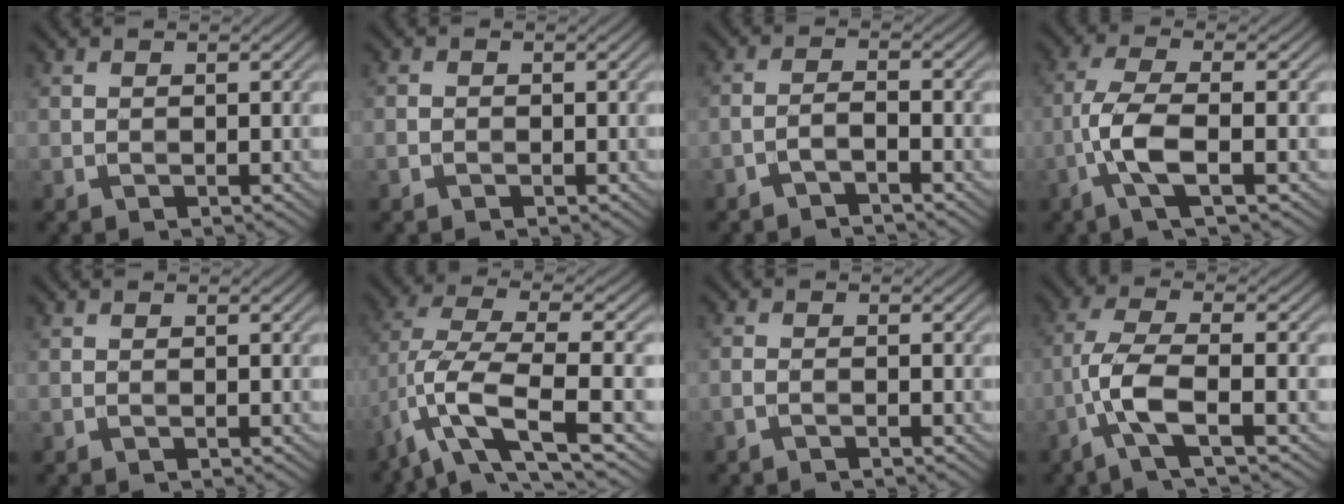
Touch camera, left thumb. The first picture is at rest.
{"total": 0.7, "force": [-0.4, 0.5, 0.3], "torque": [-0.007, -0.001, -0.009]}
{"total": 2.1, "force": [-1.7, 0.3, 1.2], "torque": [-0.023, 0.006, -0.041]}
{"total": 6.2, "force": [-2.1, 1.5, 5.7], "torque": [-0.125, 0.010, -0.053]}
{"total": 0.0}
{"total": 11.5, "force": [-4.1, 3.9, 10.0], "torque": [-0.213, -0.006, -0.079]}
{"total": 1.0, "force": [-0.8, 0.1, 0.6], "torque": [-0.015, 0.002, -0.019]}
{"total": 6.7, "force": [-2.7, 1.5, 5.9], "torque": [-0.128, 0.008, -0.071]}